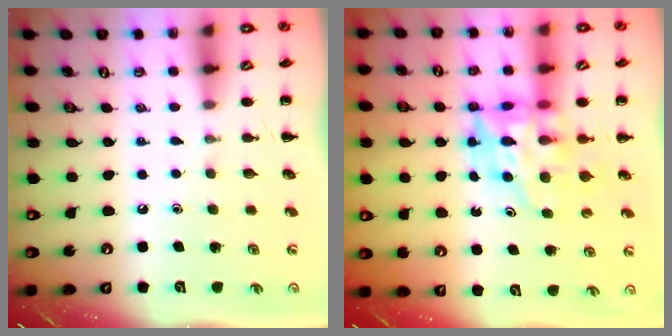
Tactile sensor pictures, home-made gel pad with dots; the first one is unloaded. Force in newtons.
{"total": 11.4, "press": 10.9, "slide": 3.4}